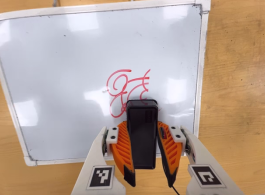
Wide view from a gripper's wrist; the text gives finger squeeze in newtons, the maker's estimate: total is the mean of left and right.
{"total": 9.5, "left": 7.0, "right": 12.0}